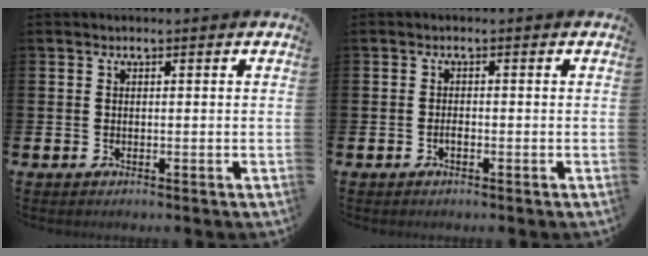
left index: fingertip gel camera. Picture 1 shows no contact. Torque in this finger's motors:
{"motor_torque": [0.30, 0.17, 0.01, 0.04]}